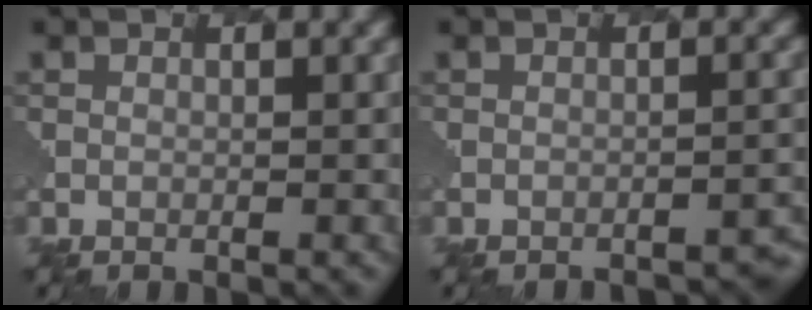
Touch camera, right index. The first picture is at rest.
{"total": 3.5, "force": [-3.3, 0.6, 1.1], "torque": [-0.007, 0.020, -0.037]}